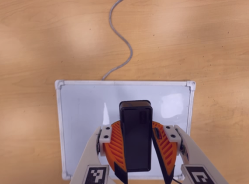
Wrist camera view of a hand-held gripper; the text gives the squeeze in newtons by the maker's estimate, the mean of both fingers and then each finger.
{"total": 8.3, "left": 8.9, "right": 7.7}